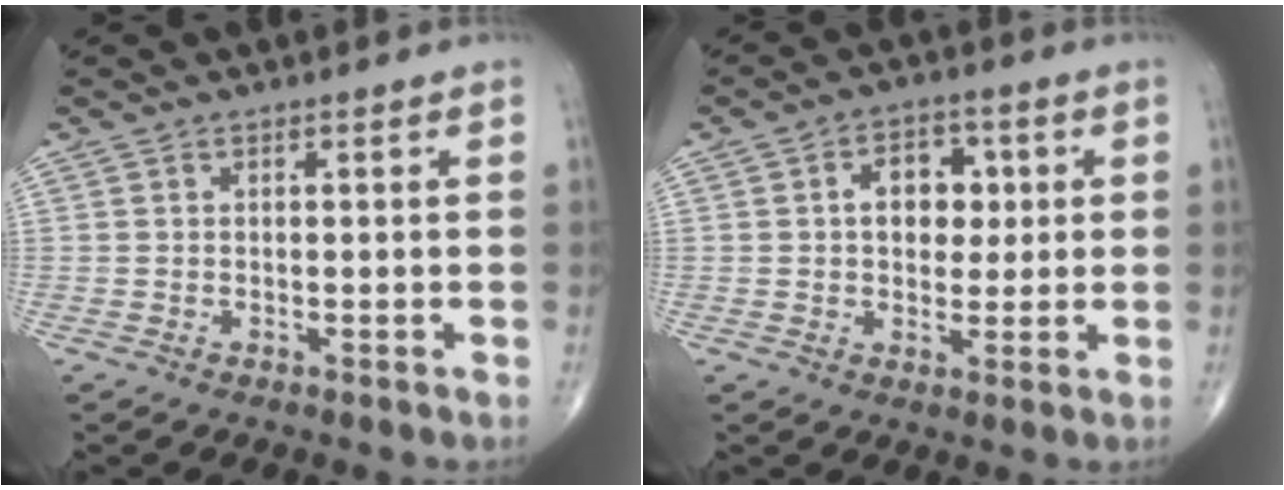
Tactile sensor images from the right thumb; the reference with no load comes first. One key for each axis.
{"total": 7.0, "fx": 1.1, "fy": 5.0, "fz": 4.8, "tx": -0.032, "ty": 0.005, "tz": 0.013}